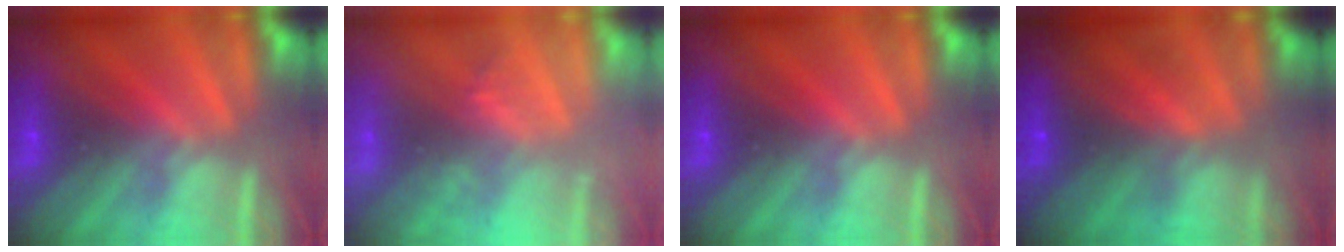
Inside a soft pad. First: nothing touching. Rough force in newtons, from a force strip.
{"total": 2.1}
{"total": 0.0}
{"total": 7.7}